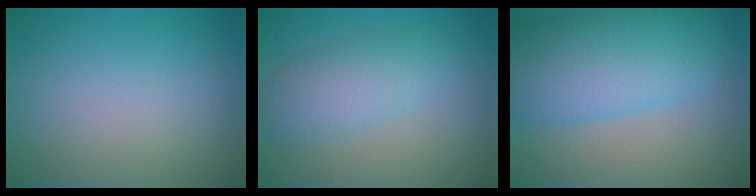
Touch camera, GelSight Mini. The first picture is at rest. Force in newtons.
{"total": 3.9, "press": 3.9, "slide": 0.1}
{"total": 8.6, "press": 8.5, "slide": 0.4}